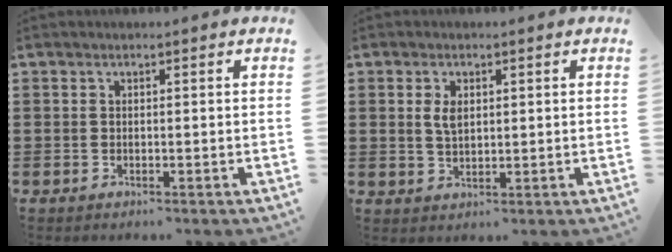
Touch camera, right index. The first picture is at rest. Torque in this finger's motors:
{"motor_torque": [0.39, 0.03, 0.16, 0.08]}